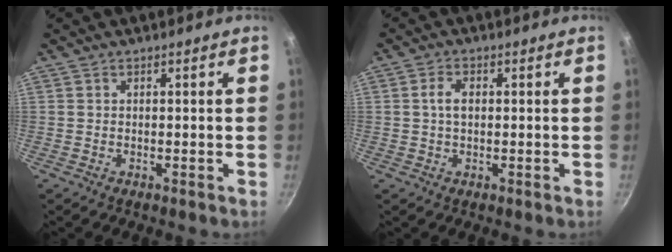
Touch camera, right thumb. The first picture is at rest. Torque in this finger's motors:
{"motor_torque": [0.49, 0.67, 0.61, 0.16, 0.00]}